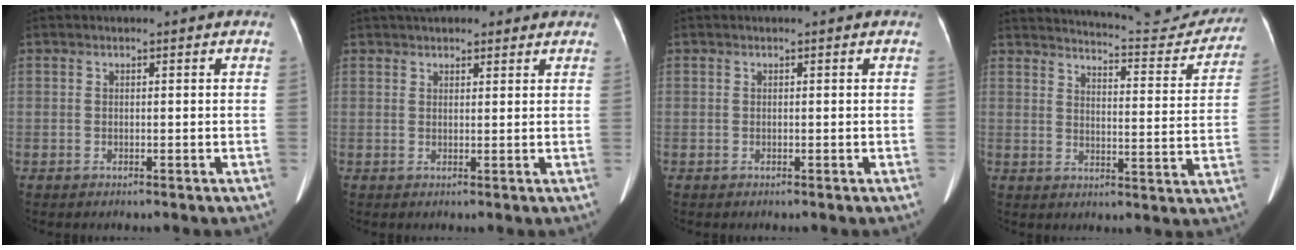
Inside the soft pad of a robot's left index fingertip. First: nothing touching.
{"total": 7.3, "force": [5.8, 2.9, 3.3], "torque": [-0.042, 0.034, 0.087]}
{"total": 0.0}
{"total": 17.8, "force": [17.1, 1.9, 4.5], "torque": [-0.057, -0.047, 0.206]}